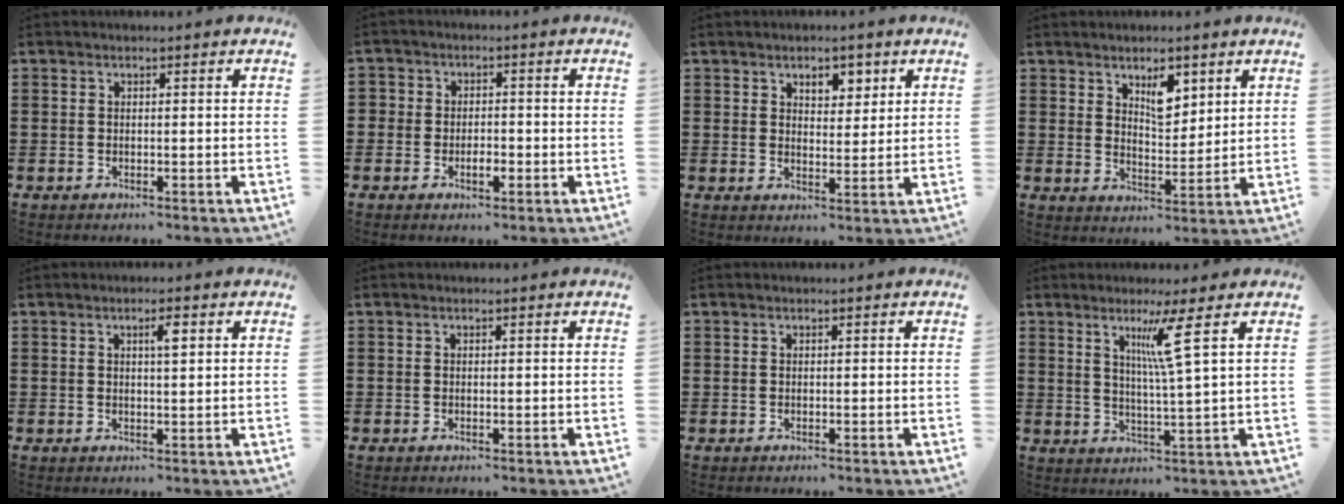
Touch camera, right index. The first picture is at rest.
{"total": 2.4, "force": [-1.1, 1.8, 1.3], "torque": [-0.029, 0.003, -0.023]}
{"total": 3.7, "force": [2.4, 2.2, 1.7], "torque": [-0.028, 0.005, 0.039]}
{"total": 5.4, "force": [3.3, 2.5, 3.5], "torque": [-0.053, -0.001, 0.052]}
{"total": 2.5, "force": [1.0, 0.5, 2.3], "torque": [-0.037, 0.003, 0.013]}
{"total": 0.0}
{"total": 0.0}
{"total": 6.1, "force": [2.6, -0.8, 5.5], "torque": [-0.107, -0.009, 0.037]}